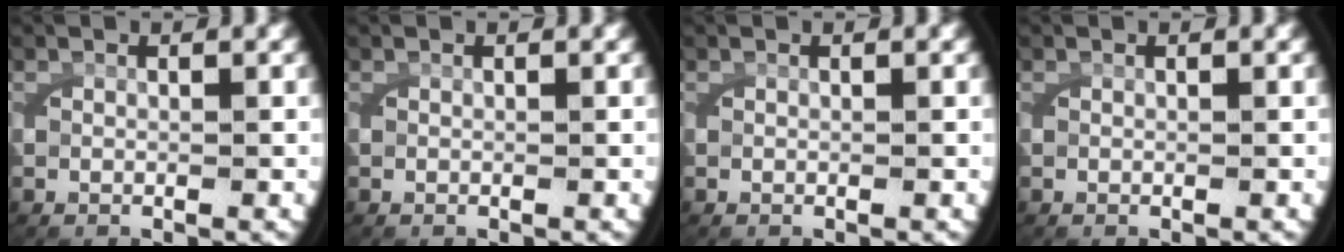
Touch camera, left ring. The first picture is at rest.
{"total": 0.0}
{"total": 0.0}
{"total": 0.0}